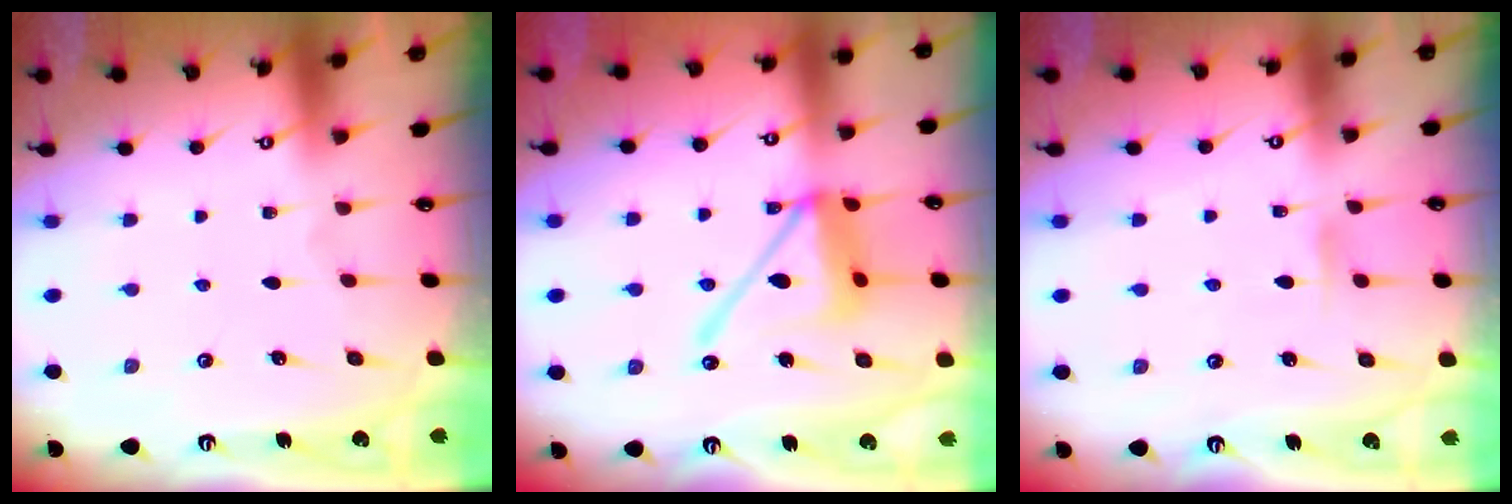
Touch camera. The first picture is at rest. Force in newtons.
{"total": 14.5, "press": 14.4, "slide": 1.6}
{"total": 5.0, "press": 4.9, "slide": 0.5}